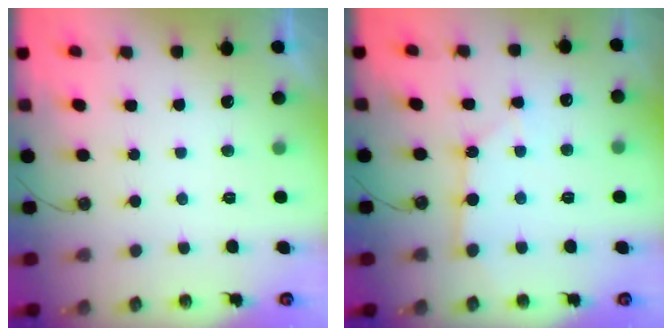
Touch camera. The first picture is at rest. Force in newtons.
{"total": 3.1, "press": 3.1, "slide": 0.2}